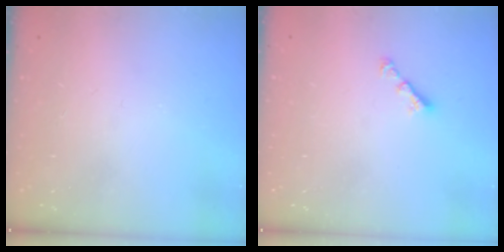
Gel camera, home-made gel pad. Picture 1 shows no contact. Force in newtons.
{"total": 2.9, "press": 2.8, "slide": 0.6}